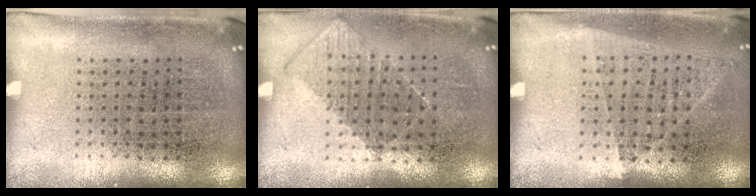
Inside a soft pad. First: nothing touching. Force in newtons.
{"total": 0.8, "press": 0.8, "slide": 0.3}
{"total": 1.0, "press": 0.9, "slide": 0.4}